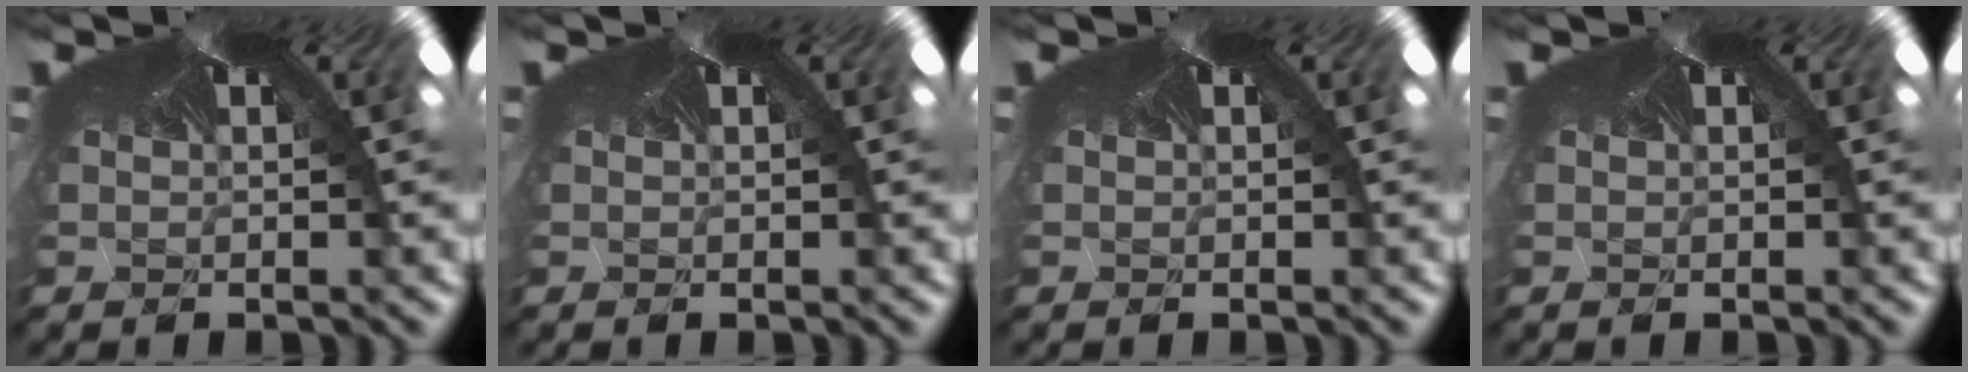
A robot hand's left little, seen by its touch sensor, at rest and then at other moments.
{"total": 0.0}
{"total": 0.0}
{"total": 0.0}